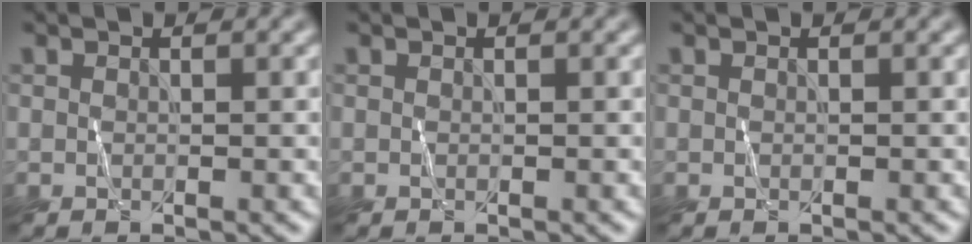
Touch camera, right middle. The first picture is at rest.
{"total": 0.0}
{"total": 0.0}